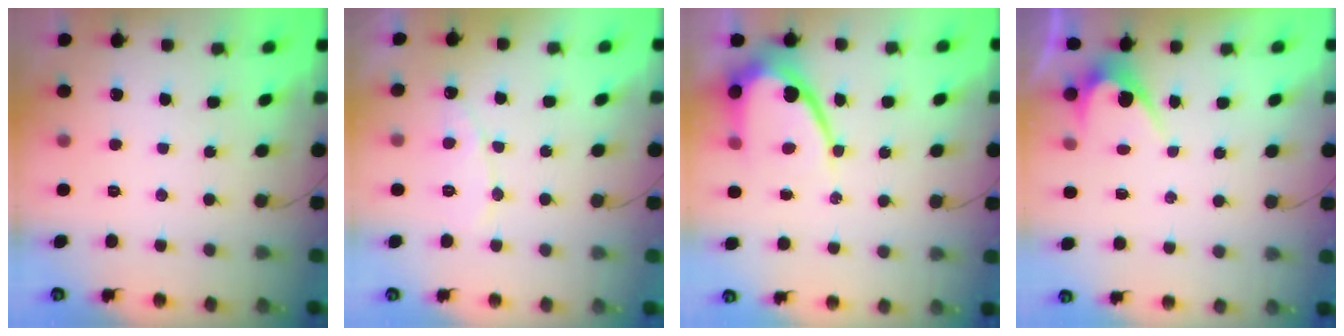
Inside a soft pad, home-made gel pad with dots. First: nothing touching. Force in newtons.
{"total": 6.6, "press": 6.5, "slide": 0.6}
{"total": 10.8, "press": 10.8, "slide": 1.0}
{"total": 2.8, "press": 2.8, "slide": 0.2}